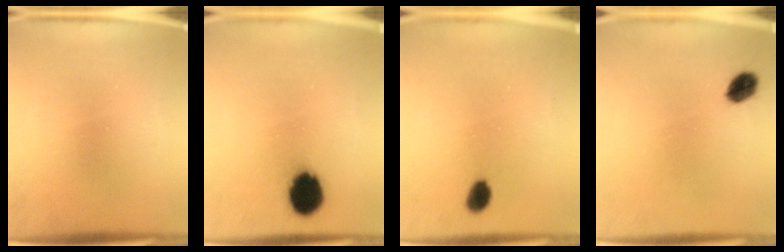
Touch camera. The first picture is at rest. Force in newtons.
{"total": 9.6}
{"total": 3.1}
{"total": 4.3}